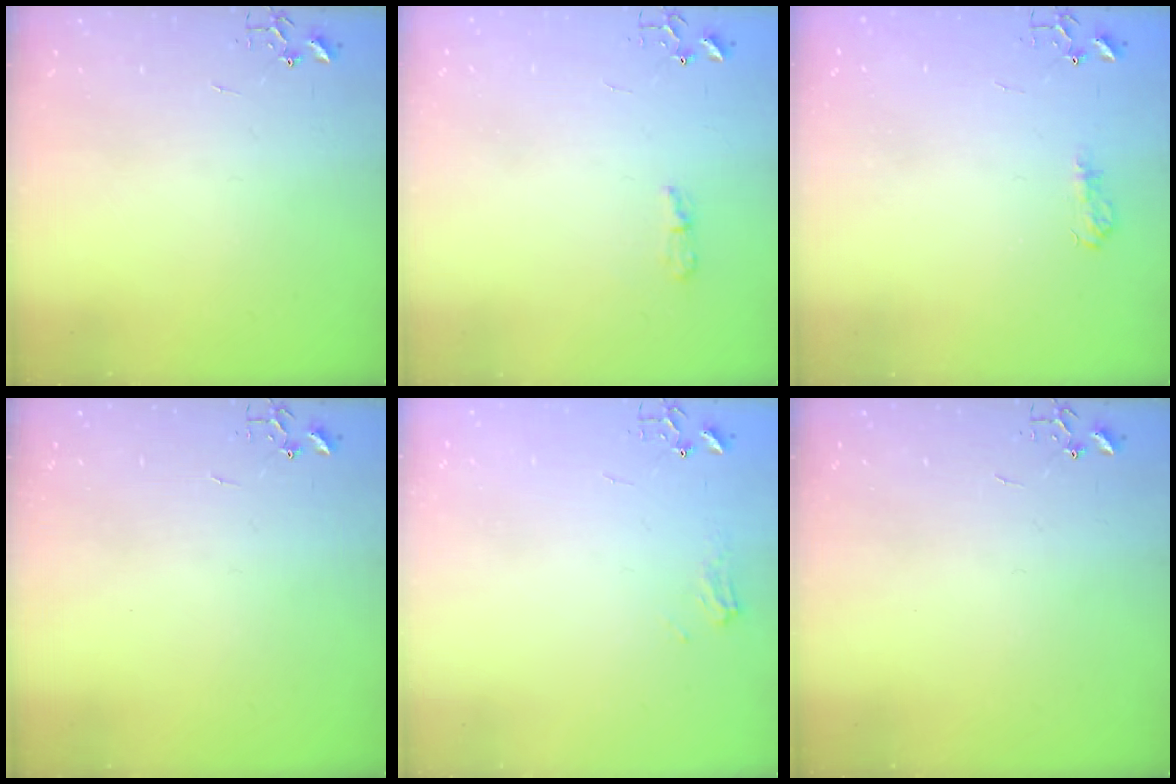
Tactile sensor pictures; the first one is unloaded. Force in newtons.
{"total": 4.7, "press": 4.7, "slide": 0.7}
{"total": 7.9, "press": 7.8, "slide": 0.8}
{"total": 0.0}
{"total": 6.7, "press": 6.7, "slide": 0.7}
{"total": 0.0}